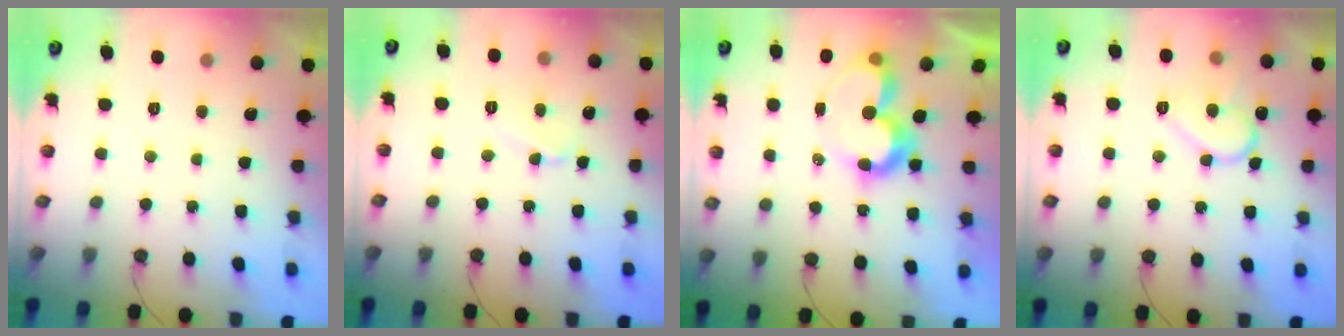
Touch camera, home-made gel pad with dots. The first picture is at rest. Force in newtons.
{"total": 5.9, "press": 5.9, "slide": 0.5}
{"total": 9.4, "press": 9.4, "slide": 0.9}
{"total": 12.4, "press": 12.3, "slide": 1.3}